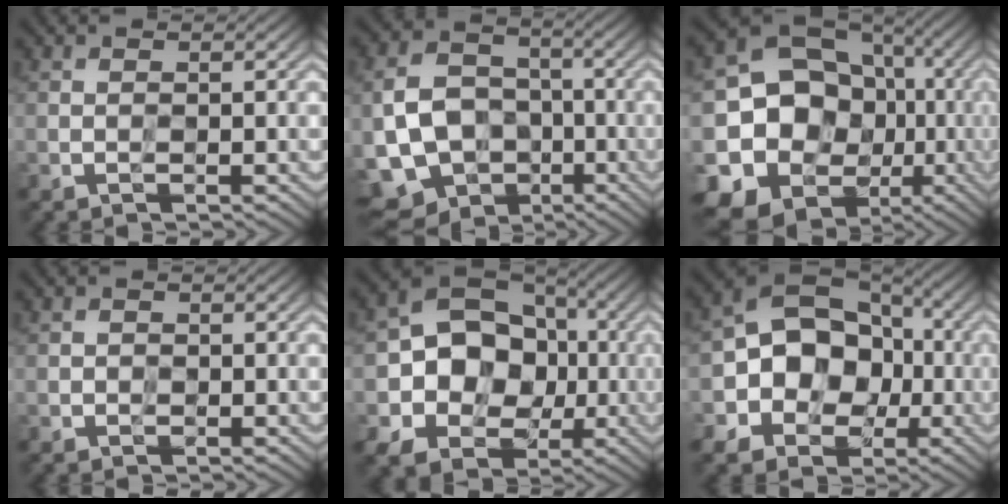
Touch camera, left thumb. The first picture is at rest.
{"total": 12.6, "force": [-4.2, 9.8, 6.7], "torque": [-0.161, -0.033, -0.085]}
{"total": 18.8, "force": [-4.3, 16.4, 8.1], "torque": [-0.164, -0.031, -0.081]}
{"total": 0.6, "force": [-0.2, 0.6, 0.1], "torque": [0.003, -0.003, -0.006]}
{"total": 13.0, "force": [-1.2, 10.7, 7.3], "torque": [-0.141, -0.006, -0.040]}
{"total": 12.5, "force": [-1.9, 10.1, 7.1], "torque": [-0.112, -0.008, -0.065]}